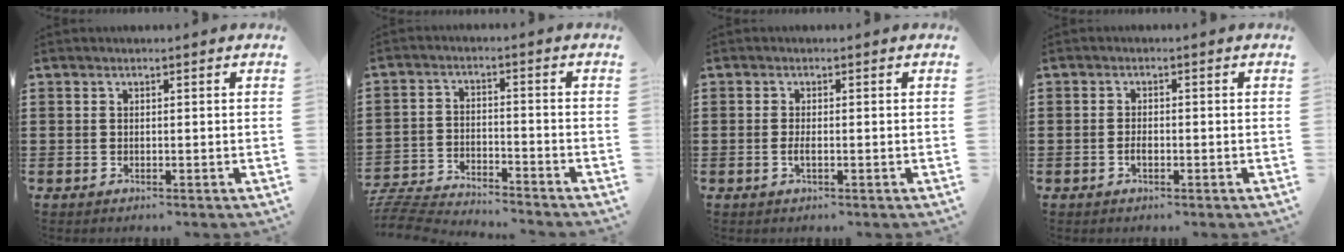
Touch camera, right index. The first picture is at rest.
{"total": 5.4, "force": [-5.4, 0.3, 0.6], "torque": [-0.030, -0.003, -0.113]}
{"total": 1.3, "force": [-0.4, 0.3, 1.2], "torque": [-0.024, -0.003, -0.006]}
{"total": 1.4, "force": [-0.6, 0.6, 1.2], "torque": [-0.024, -0.003, -0.009]}